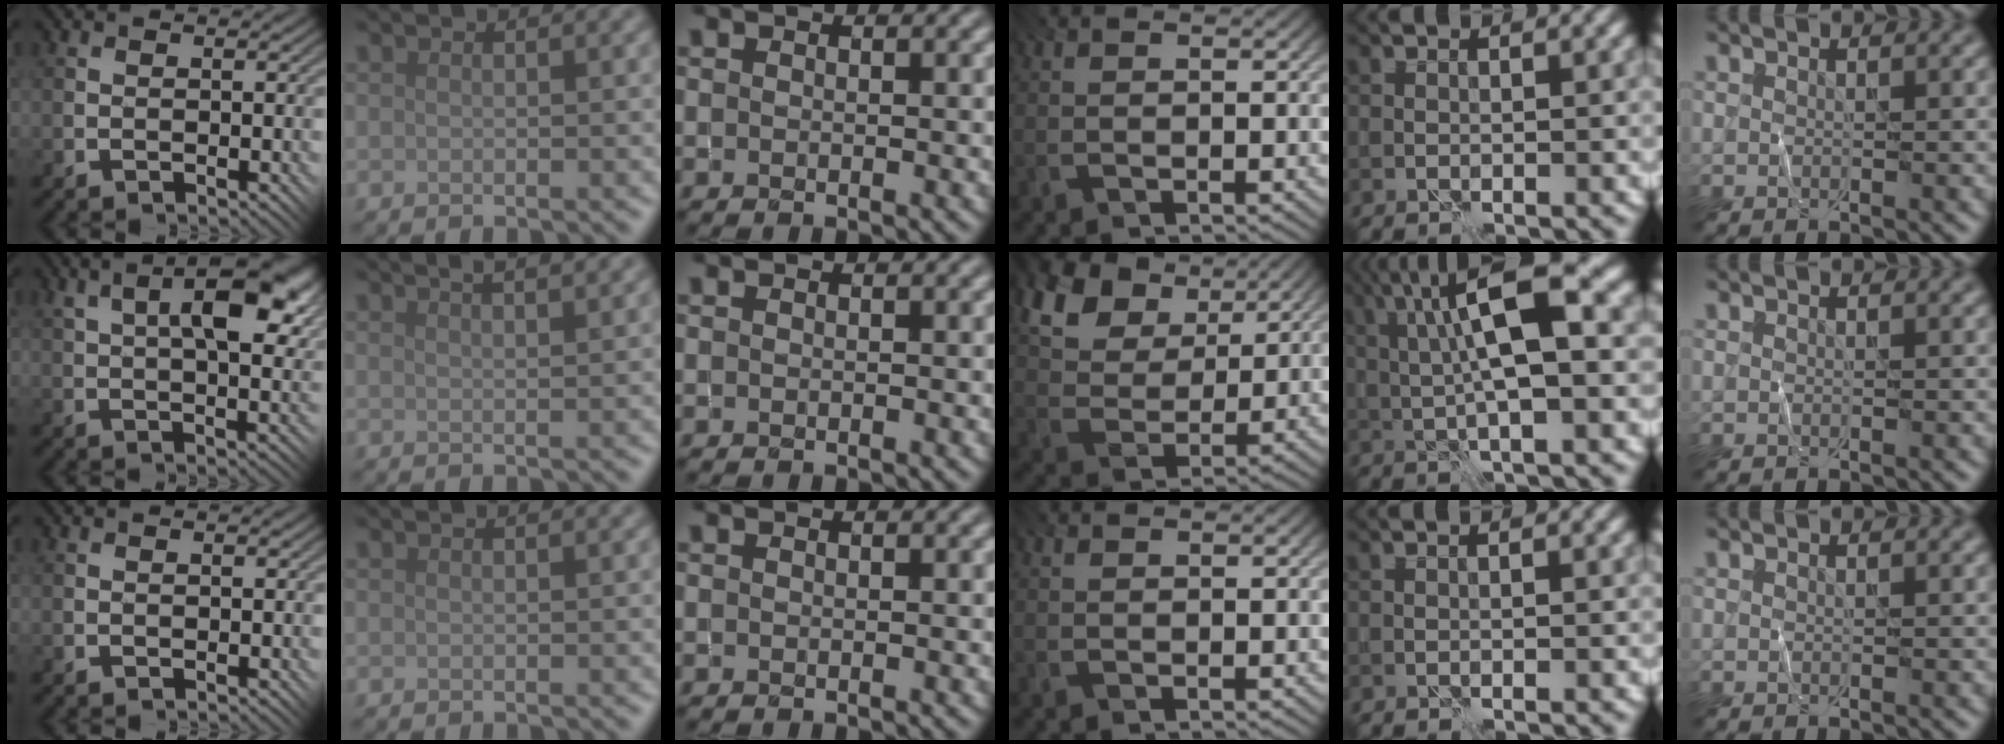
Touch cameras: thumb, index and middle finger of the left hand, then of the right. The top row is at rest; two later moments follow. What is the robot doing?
{"motion": "fold", "object": "shorts"}